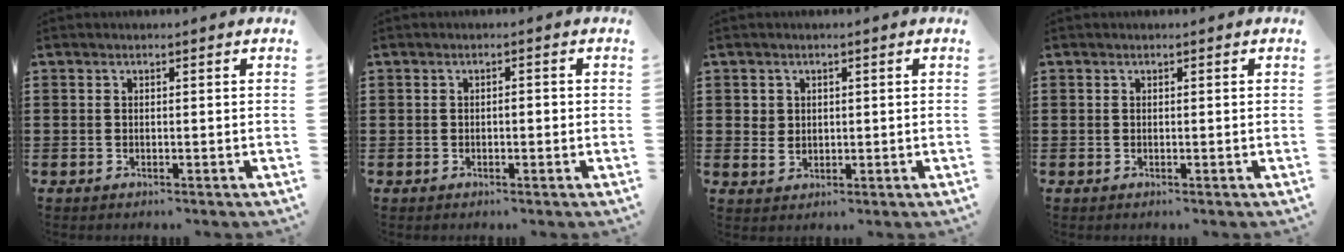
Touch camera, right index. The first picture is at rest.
{"total": 0.9, "force": [-0.3, 0.3, 0.7], "torque": [-0.015, -0.004, -0.006]}
{"total": 1.8, "force": [0.7, 1.7, 0.3], "torque": [-0.012, 0.008, 0.012]}
{"total": 0.0}